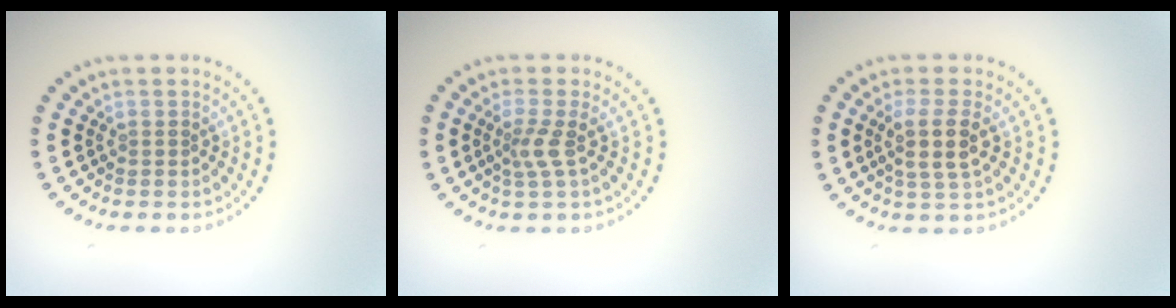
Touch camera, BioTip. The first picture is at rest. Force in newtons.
{"total": 2.1, "press": 1.4, "slide": 1.5}
{"total": 2.9, "press": 2.6, "slide": 1.3}